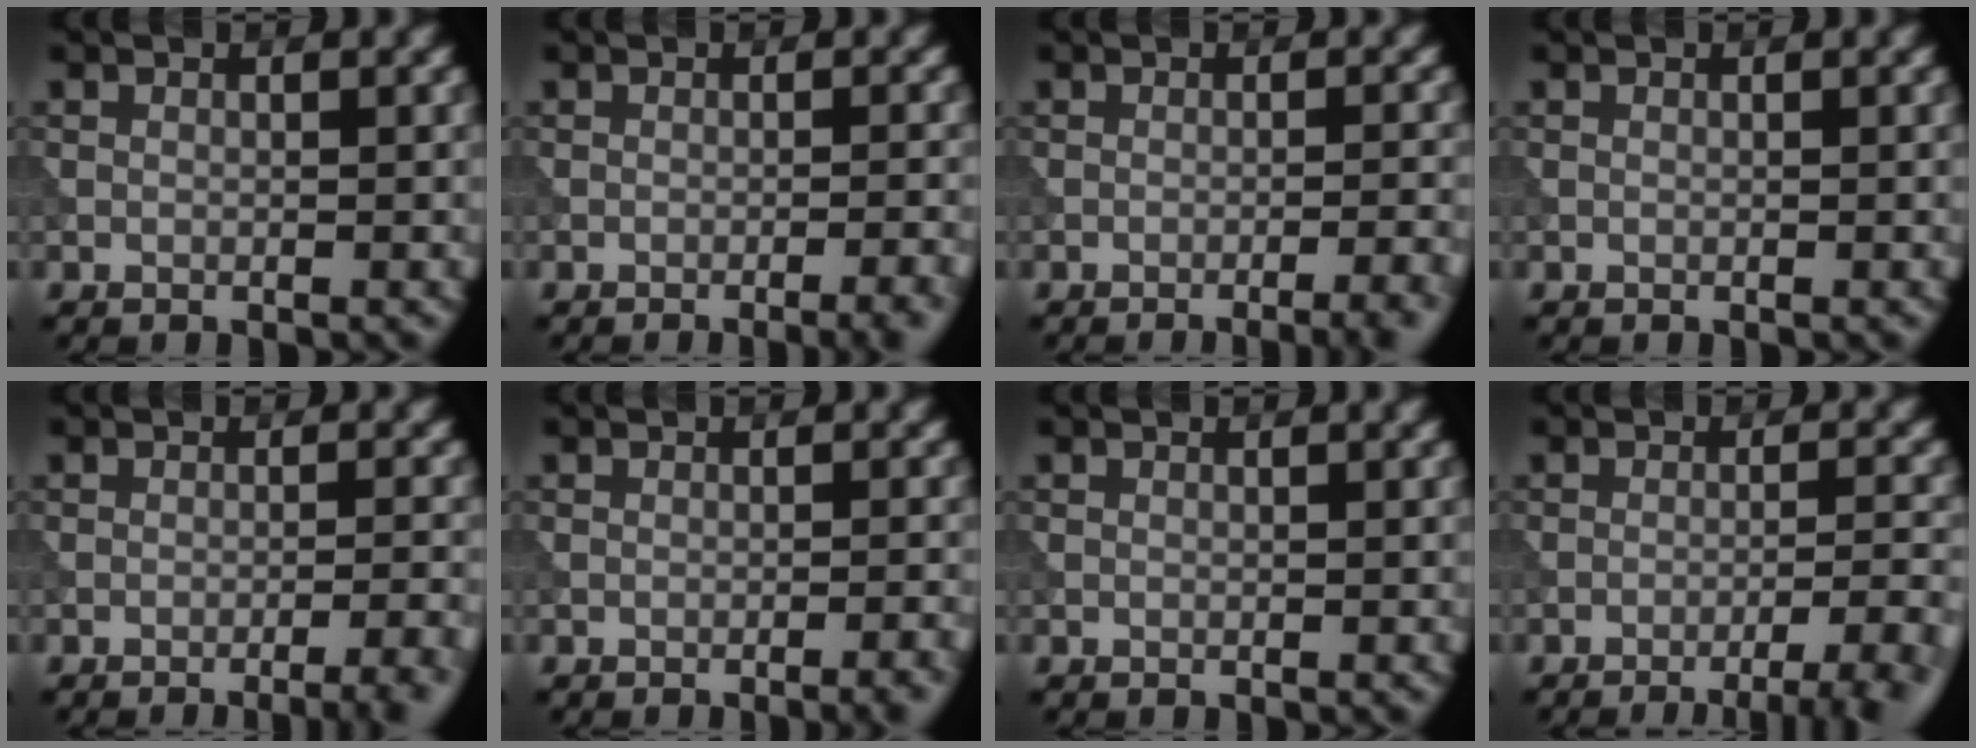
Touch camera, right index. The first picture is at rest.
{"total": 3.3, "force": [-2.0, 0.9, 2.5], "torque": [-0.026, 0.012, -0.030]}
{"total": 4.3, "force": [-2.8, 1.1, 3.0], "torque": [-0.028, 0.010, -0.038]}
{"total": 0.0}
{"total": 4.7, "force": [-3.1, 1.3, 3.4], "torque": [-0.032, 0.010, -0.041]}
{"total": 2.0, "force": [-1.1, 0.5, 1.6], "torque": [-0.015, 0.005, -0.019]}
{"total": 0.0}
{"total": 5.9, "force": [-4.0, 1.3, 4.1], "torque": [-0.050, 0.004, -0.053]}